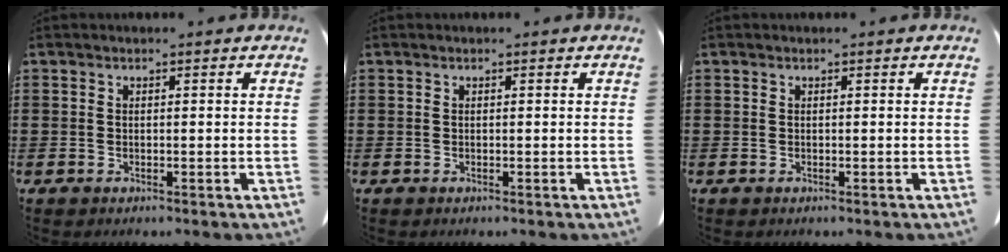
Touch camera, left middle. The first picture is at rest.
{"total": 0.0}
{"total": 0.0}